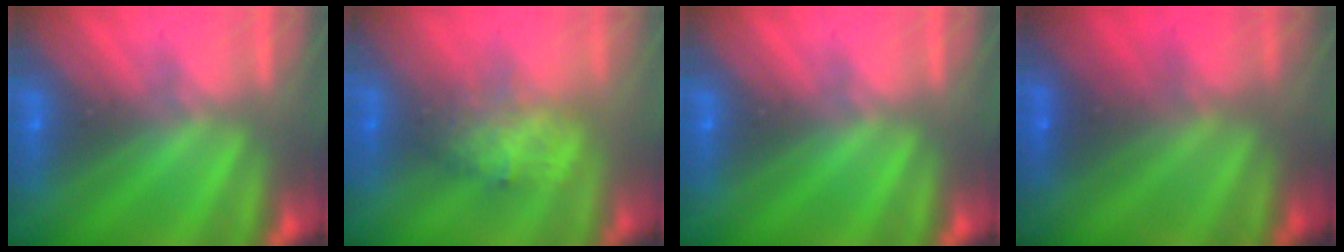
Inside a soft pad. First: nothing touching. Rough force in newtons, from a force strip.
{"total": 2.8}
{"total": 0.0}
{"total": 2.8}